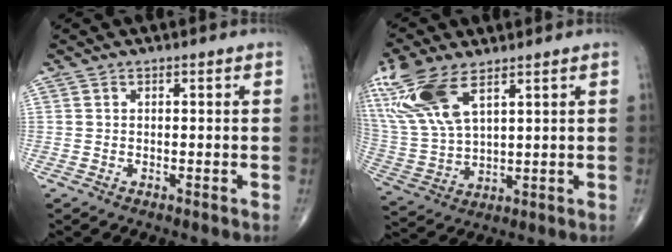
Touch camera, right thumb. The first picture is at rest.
{"total": 15.3, "force": [8.2, 6.5, 11.1], "torque": [-0.250, -0.017, 0.173]}